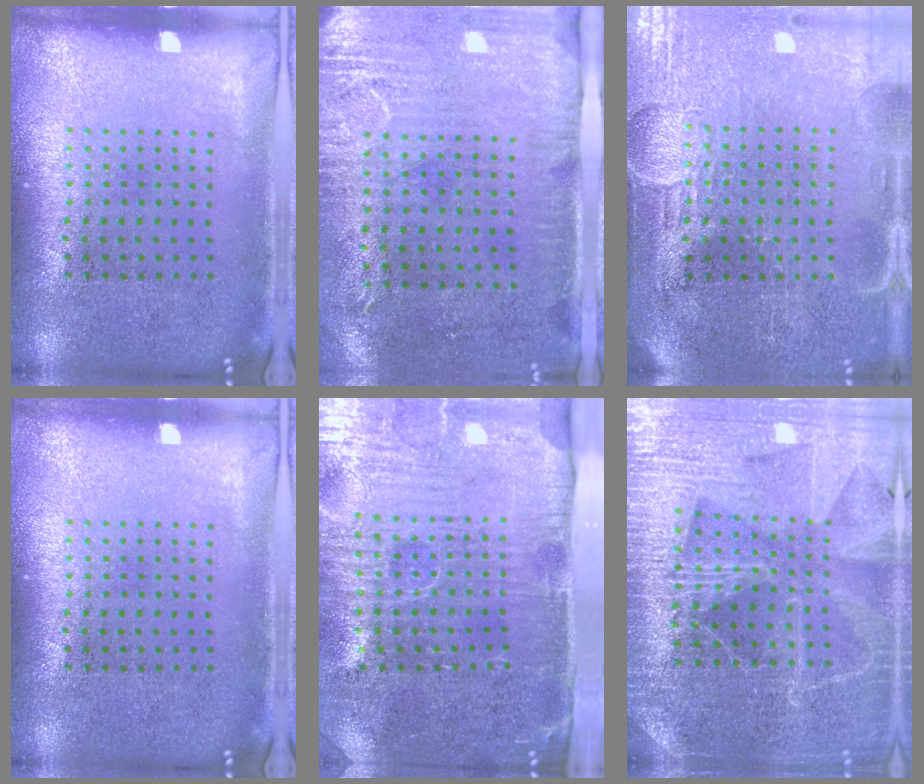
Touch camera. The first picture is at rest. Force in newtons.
{"total": 2.9, "press": 2.4, "slide": 1.6}
{"total": 3.9, "press": 3.5, "slide": 1.8}
{"total": 0.0}
{"total": 5.2, "press": 4.4, "slide": 2.8}
{"total": 4.2, "press": 3.9, "slide": 1.3}